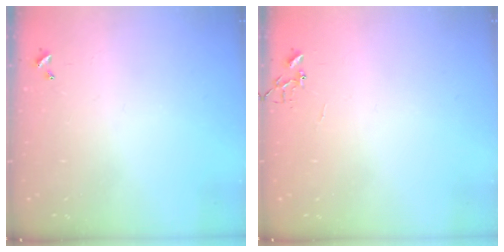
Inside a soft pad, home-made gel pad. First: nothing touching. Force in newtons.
{"total": 4.3, "press": 4.3, "slide": 0.4}